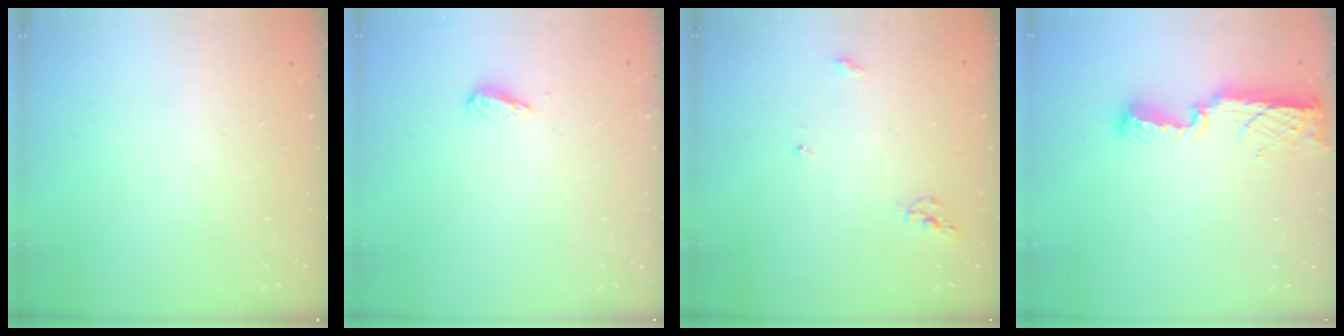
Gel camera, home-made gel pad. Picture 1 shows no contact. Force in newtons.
{"total": 3.0, "press": 3.0, "slide": 0.1}
{"total": 5.8, "press": 5.8, "slide": 0.2}
{"total": 11.5, "press": 10.0, "slide": 5.7}